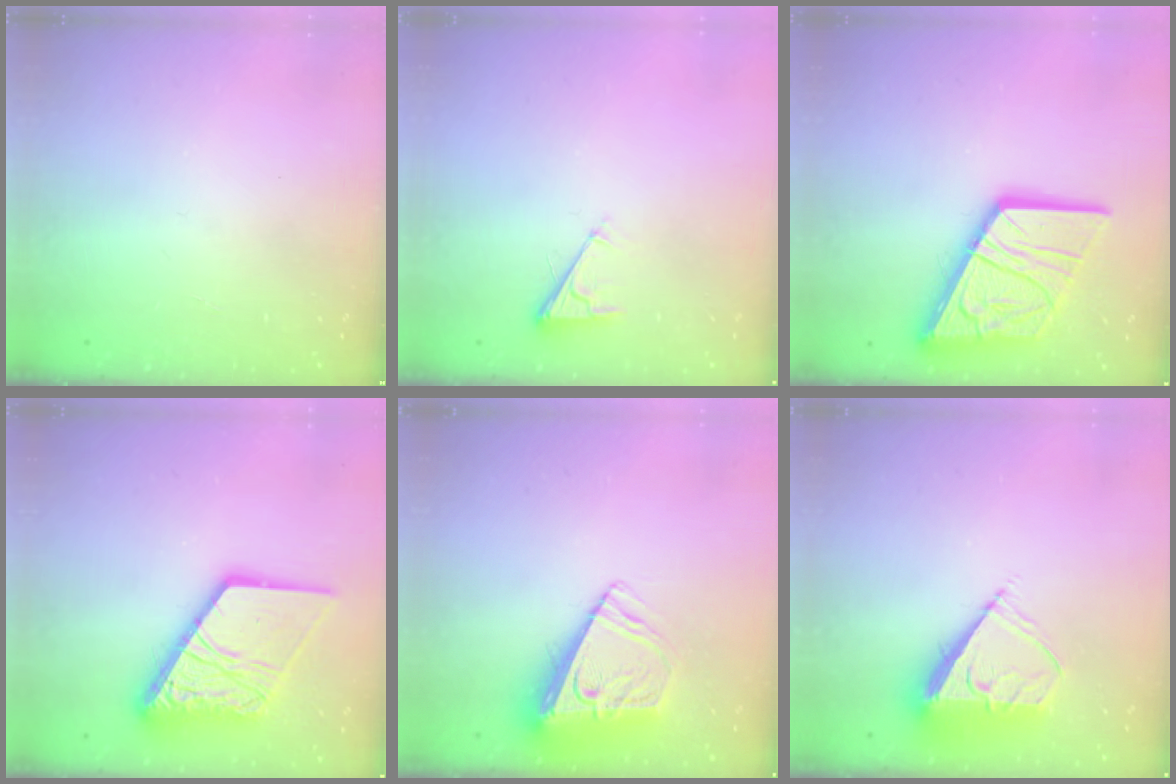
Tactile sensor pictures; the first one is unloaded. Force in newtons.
{"total": 3.9, "press": 3.9, "slide": 0.6}
{"total": 21.2, "press": 21.1, "slide": 2.4}
{"total": 18.7, "press": 18.6, "slide": 2.2}
{"total": 9.9, "press": 9.9, "slide": 1.3}
{"total": 8.7, "press": 8.6, "slide": 1.3}